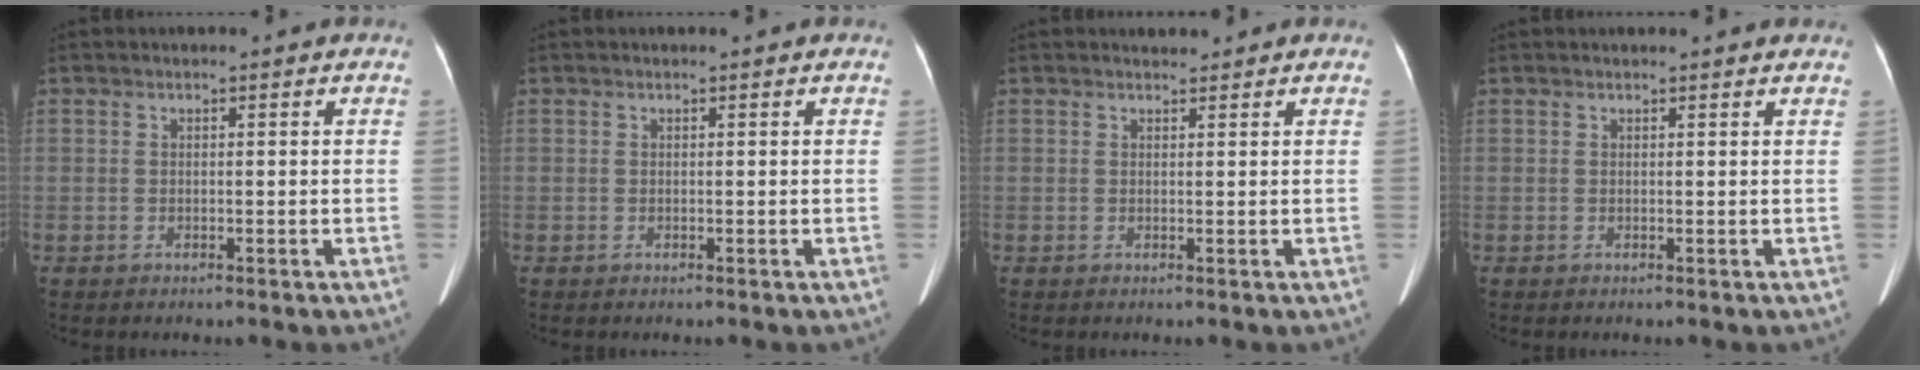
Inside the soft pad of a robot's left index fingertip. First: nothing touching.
{"total": 0.0}
{"total": 1.1, "force": [1.0, 0.4, 0.1], "torque": [-0.008, 0.001, 0.016]}
{"total": 3.0, "force": [2.9, 0.3, 0.7], "torque": [-0.013, 0.012, 0.027]}